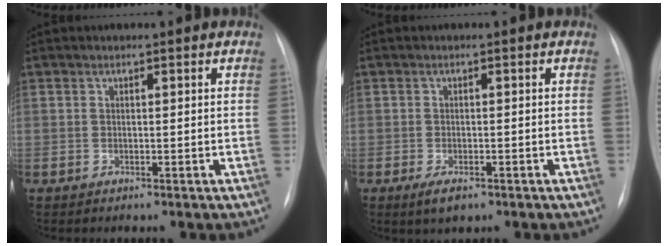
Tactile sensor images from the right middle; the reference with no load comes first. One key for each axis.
{"total": 2.8, "fx": -1.7, "fy": 1.2, "fz": 1.9, "tx": -0.039, "ty": -0.005, "tz": -0.021}